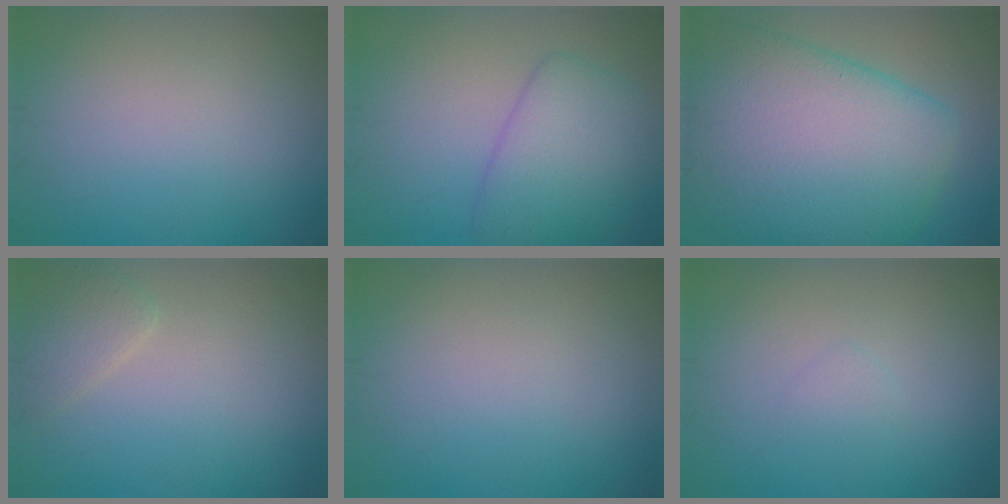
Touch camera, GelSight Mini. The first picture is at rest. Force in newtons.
{"total": 4.9, "press": 4.9, "slide": 0.1}
{"total": 12.4, "press": 12.4, "slide": 0.6}
{"total": 1.8, "press": 1.8, "slide": 0.1}
{"total": 0.0}
{"total": 0.6, "press": 0.6, "slide": 0.0}